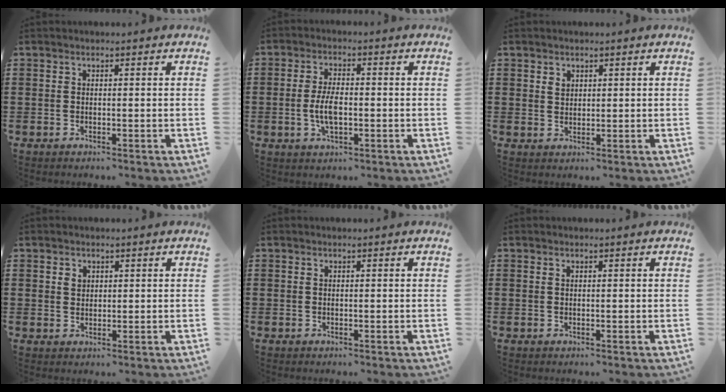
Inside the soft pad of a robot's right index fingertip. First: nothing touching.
{"total": 4.9, "force": [-0.7, 1.8, 4.5], "torque": [-0.096, -0.003, -0.015]}
{"total": 1.4, "force": [1.0, 1.0, 0.3], "torque": [-0.009, 0.003, 0.019]}
{"total": 1.3, "force": [0.7, 1.0, 0.4], "torque": [-0.010, 0.003, 0.014]}
{"total": 0.0}
{"total": 0.0}